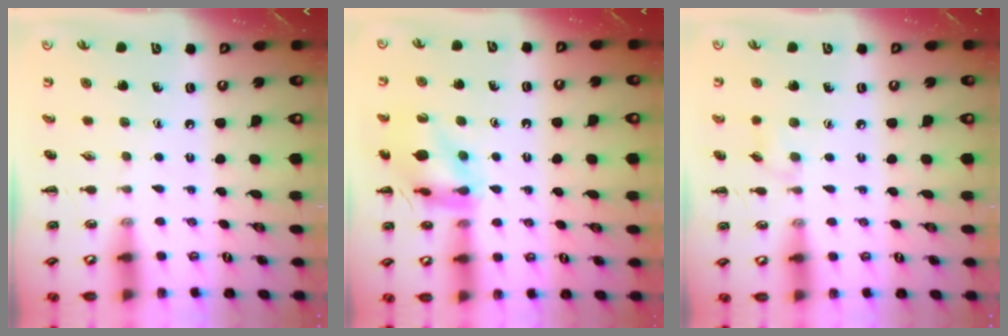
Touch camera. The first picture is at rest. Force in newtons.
{"total": 14.9, "press": 14.8, "slide": 1.6}
{"total": 5.1, "press": 4.7, "slide": 2.0}